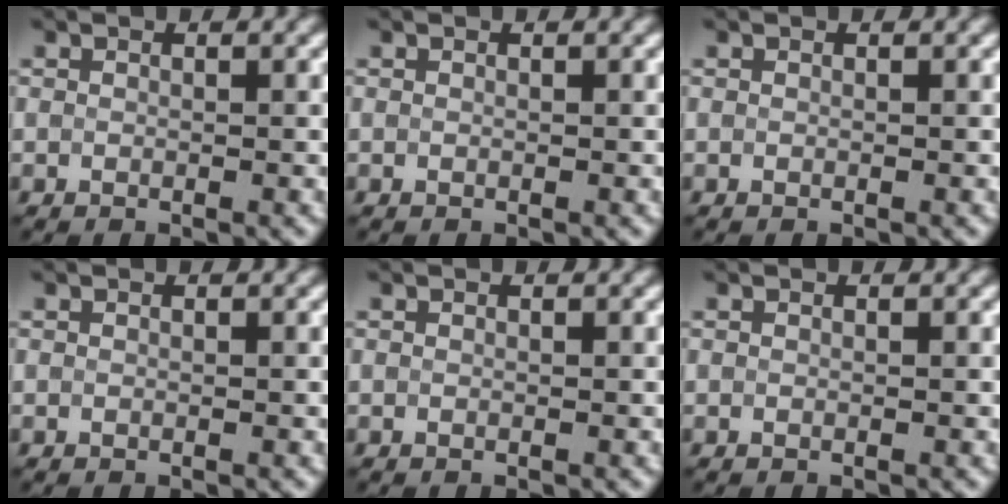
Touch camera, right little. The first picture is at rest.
{"total": 0.0}
{"total": 0.0}
{"total": 0.0}
{"total": 0.0}
{"total": 0.0}